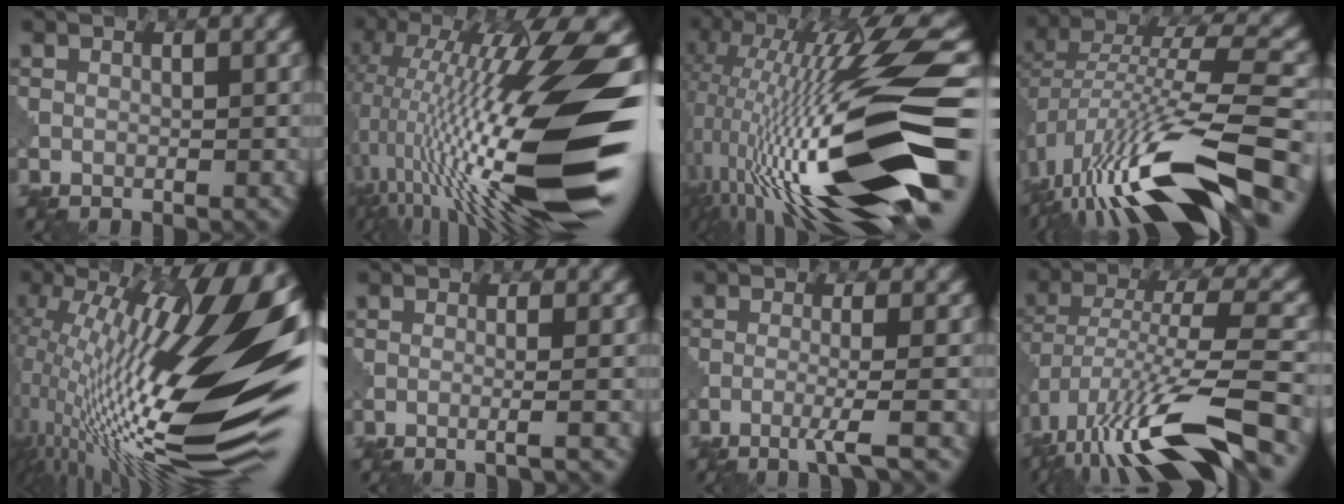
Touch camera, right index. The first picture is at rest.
{"total": 17.6, "force": [-2.8, 3.2, 17.1], "torque": [-0.297, 0.021, -0.049]}
{"total": 16.7, "force": [-4.0, 3.1, 15.9], "torque": [-0.292, 0.022, -0.061]}
{"total": 14.5, "force": [-6.7, 4.3, 12.2], "torque": [-0.236, 0.017, -0.113]}
{"total": 19.5, "force": [0.6, 5.7, 18.6], "torque": [-0.303, 0.002, -0.001]}
{"total": 1.9, "force": [-0.4, 0.5, 1.8], "torque": [-0.020, -0.002, -0.025]}
{"total": 2.9, "force": [-1.3, 0.2, 2.6], "torque": [-0.039, 0.002, -0.039]}
{"total": 12.8, "force": [-7.0, 3.4, 10.1], "torque": [-0.193, 0.005, -0.124]}